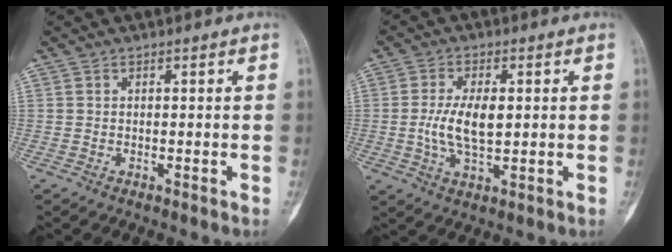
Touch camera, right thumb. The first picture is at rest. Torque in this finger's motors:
{"motor_torque": [0.92, 1.12, 0.69, -0.55, 0.27]}